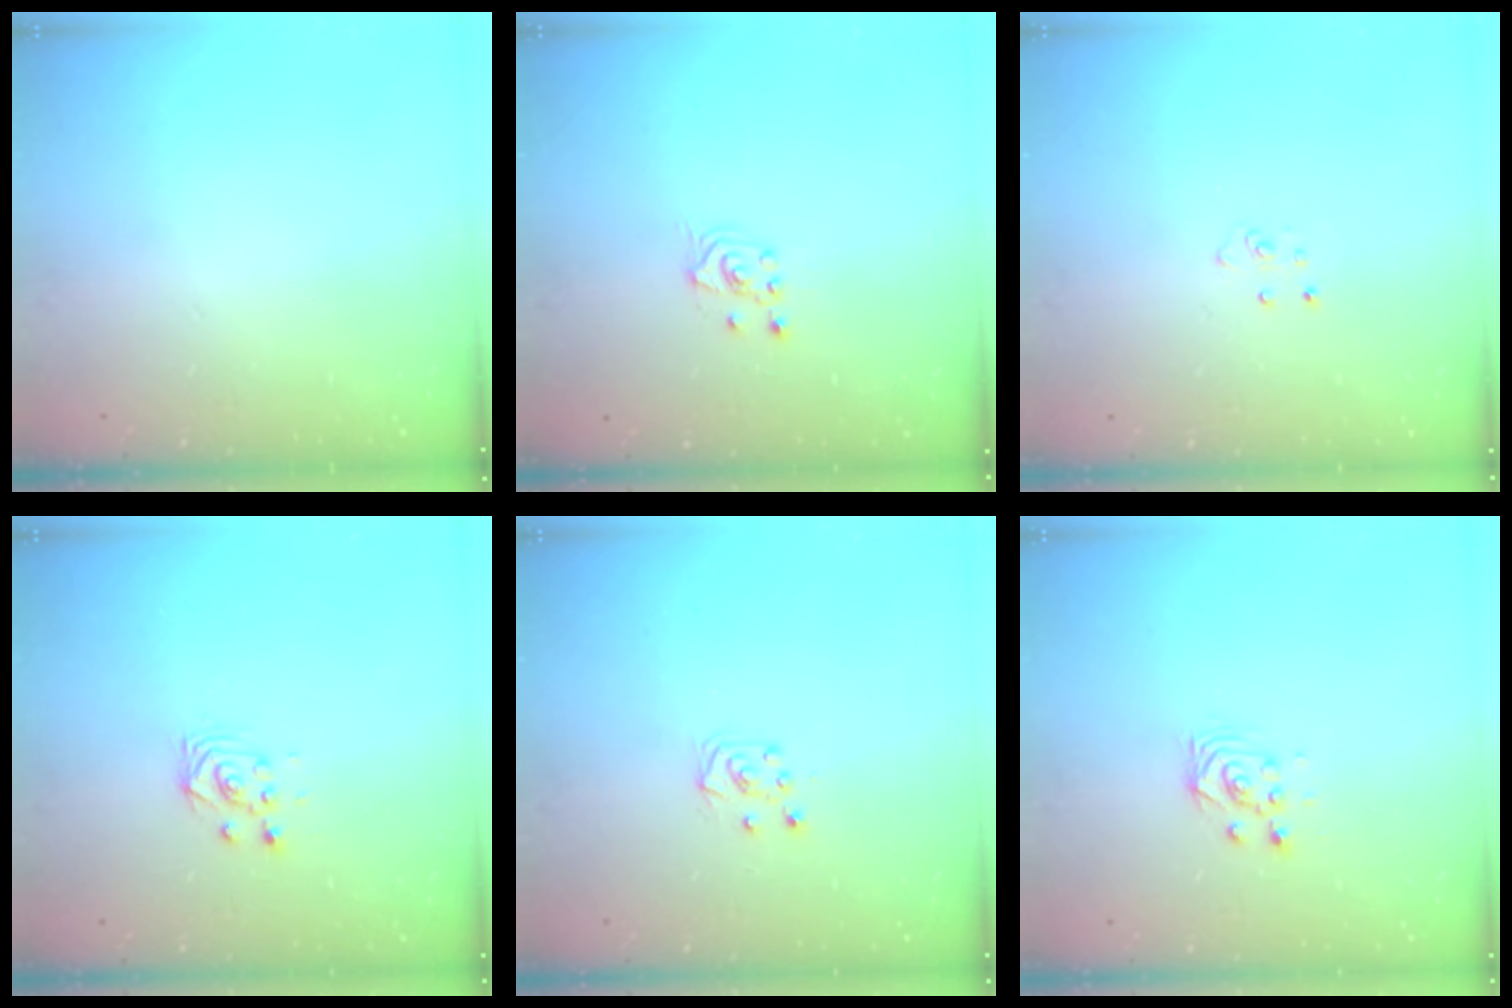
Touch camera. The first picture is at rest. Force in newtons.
{"total": 2.1, "press": 2.0, "slide": 0.8}
{"total": 3.6, "press": 3.6, "slide": 0.3}
{"total": 2.9, "press": 2.9, "slide": 0.4}
{"total": 5.8, "press": 5.7, "slide": 0.6}
{"total": 2.9, "press": 2.9, "slide": 0.4}